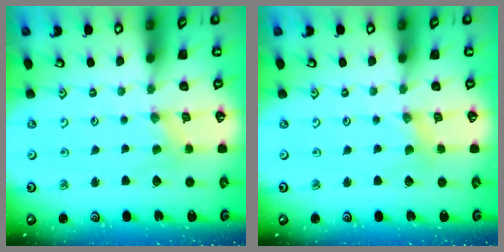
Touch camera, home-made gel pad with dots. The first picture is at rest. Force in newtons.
{"total": 0.9, "press": 0.9, "slide": 0.2}